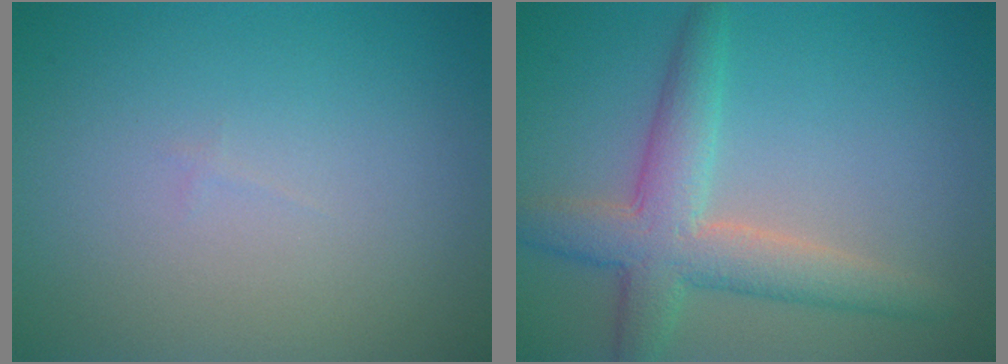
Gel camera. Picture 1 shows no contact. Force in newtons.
{"total": 5.3, "press": 5.3, "slide": 0.2}